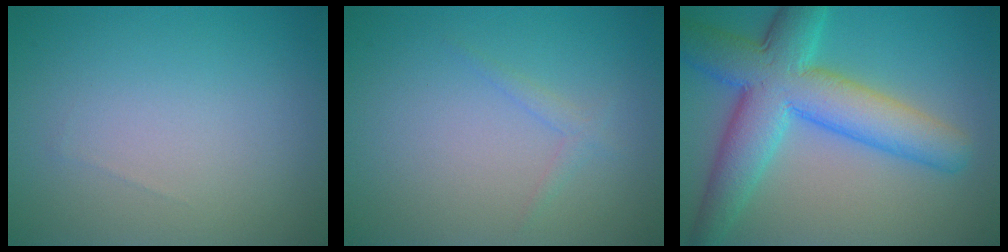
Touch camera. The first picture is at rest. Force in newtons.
{"total": 1.0, "press": 1.0, "slide": 0.1}
{"total": 9.1, "press": 9.1, "slide": 0.3}